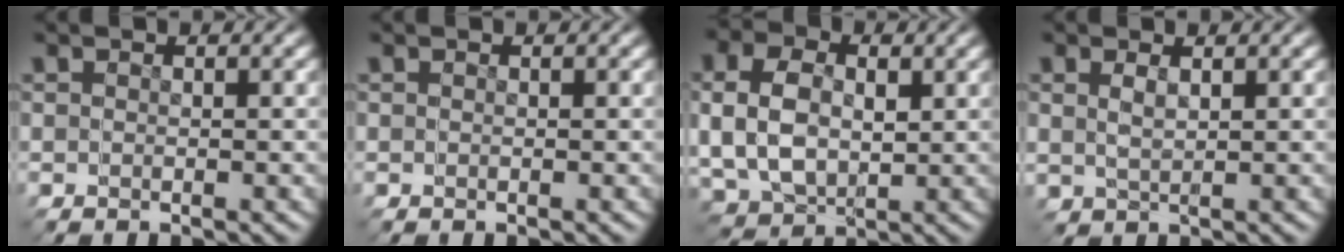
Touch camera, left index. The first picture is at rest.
{"total": 0.0}
{"total": 4.4, "force": [-0.2, 4.4, 0.2], "torque": [-0.022, -0.017, 0.003]}
{"total": 0.7, "force": [0.2, -0.1, 0.7], "torque": [0.001, 0.001, 0.007]}